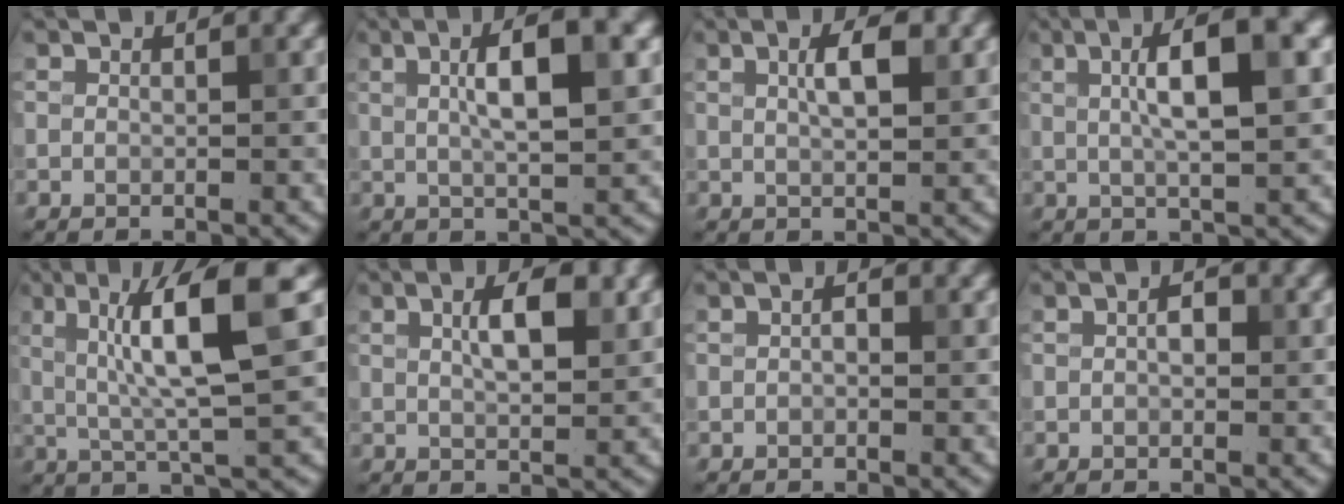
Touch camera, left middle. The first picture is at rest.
{"total": 6.5, "force": [1.7, 1.6, 6.1], "torque": [-0.092, 0.013, 0.024]}
{"total": 3.1, "force": [1.0, 1.0, 2.7], "torque": [-0.047, 0.006, 0.017]}
{"total": 7.1, "force": [1.8, 1.7, 6.7], "torque": [-0.100, 0.015, 0.025]}
{"total": 8.1, "force": [1.8, 1.1, 7.8], "torque": [-0.127, 0.010, 0.031]}
{"total": 3.9, "force": [1.3, 1.4, 3.4], "torque": [-0.062, 0.007, 0.022]}
{"total": 0.8, "force": [0.0, 0.5, 0.7], "torque": [-0.011, 0.001, -0.001]}
{"total": 1.4, "force": [0.2, 0.8, 1.2], "torque": [-0.013, -0.001, 0.002]}